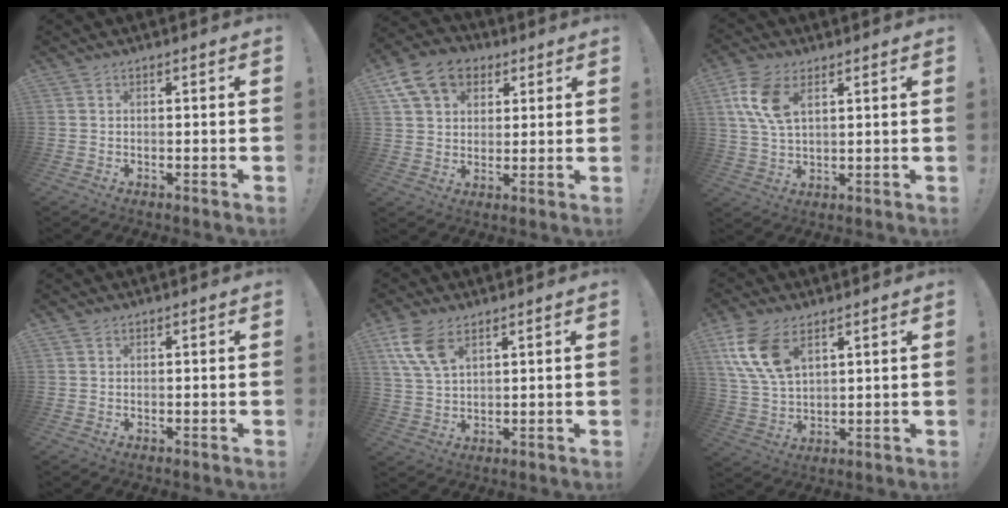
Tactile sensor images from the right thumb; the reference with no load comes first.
{"total": 14.3, "force": [6.4, 10.6, 7.1], "torque": [-0.108, -0.023, 0.126]}
{"total": 11.0, "force": [4.8, 6.0, 7.9], "torque": [-0.161, -0.010, 0.088]}
{"total": 0.9, "force": [0.7, 0.6, 0.1], "torque": [0.002, -0.002, 0.013]}
{"total": 9.9, "force": [5.6, 5.3, 6.3], "torque": [-0.128, -0.019, 0.105]}
{"total": 13.3, "force": [6.5, 7.6, 8.8], "torque": [-0.180, -0.018, 0.125]}